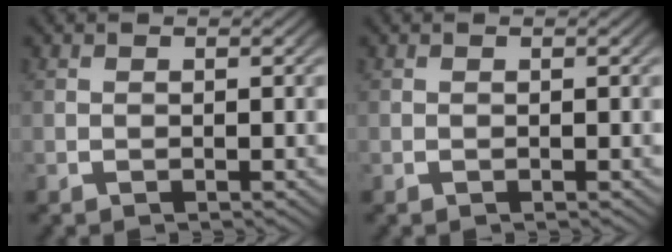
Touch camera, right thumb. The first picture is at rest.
{"total": 0.0}